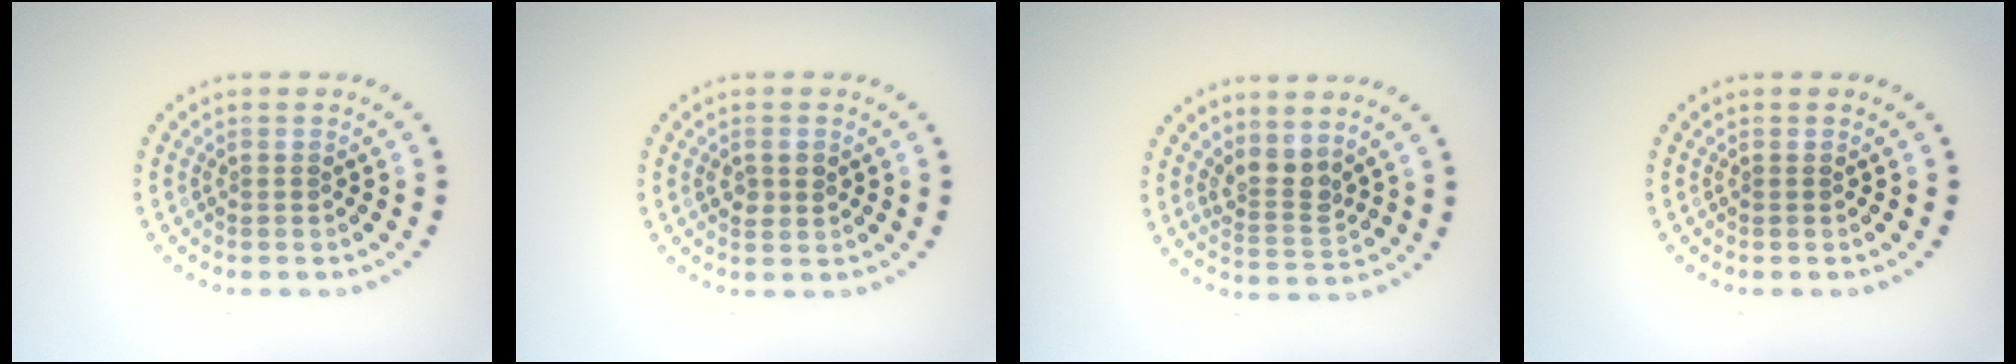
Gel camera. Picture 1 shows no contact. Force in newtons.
{"total": 1.5, "press": 1.5, "slide": 0.1}
{"total": 2.6, "press": 2.0, "slide": 1.7}
{"total": 0.0}